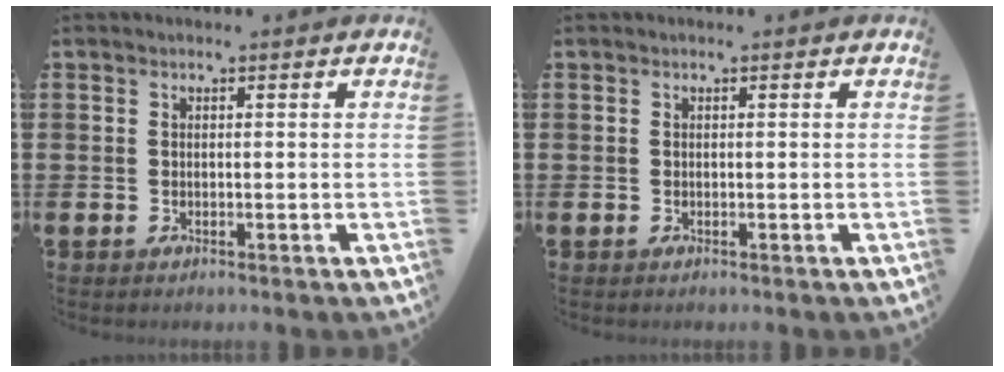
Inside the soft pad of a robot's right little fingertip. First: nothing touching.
{"total": 0.0}